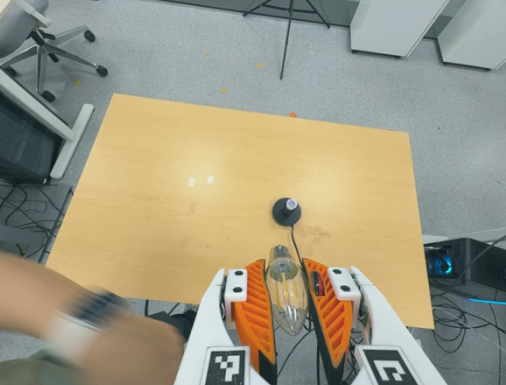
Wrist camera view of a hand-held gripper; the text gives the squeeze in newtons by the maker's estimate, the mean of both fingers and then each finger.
{"total": 19.2, "left": 20.5, "right": 17.8}